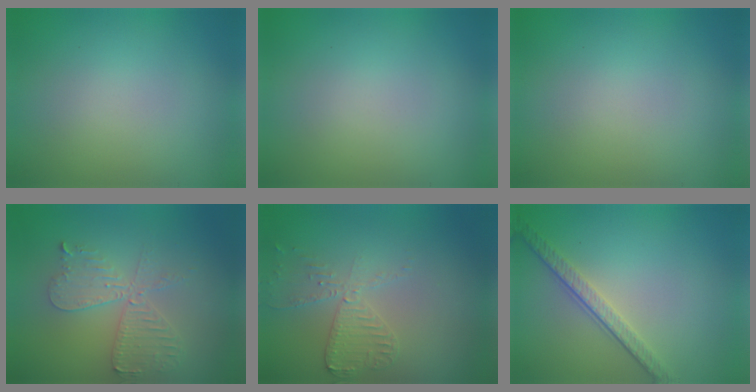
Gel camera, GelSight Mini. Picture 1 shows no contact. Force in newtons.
{"total": 0.0}
{"total": 0.0}
{"total": 4.2, "press": 3.7, "slide": 2.1}
{"total": 2.9, "press": 2.8, "slide": 0.6}
{"total": 3.6, "press": 2.6, "slide": 2.4}